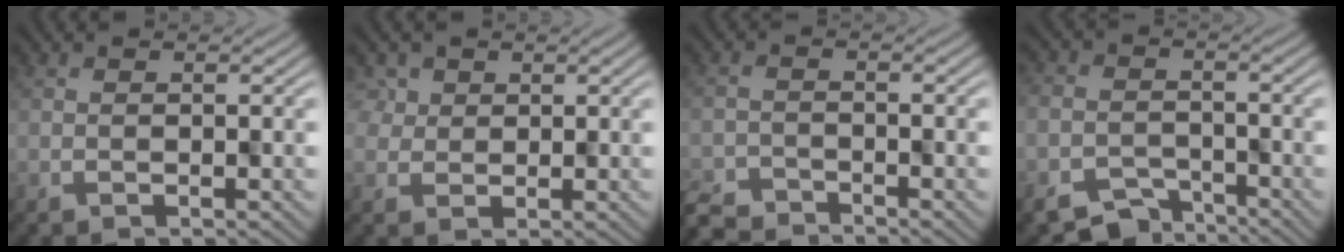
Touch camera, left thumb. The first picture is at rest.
{"total": 3.4, "force": [1.0, 3.3, 0.3], "torque": [-0.005, 0.002, -0.004]}
{"total": 4.4, "force": [-4.2, 1.1, 0.6], "torque": [-0.016, -0.010, -0.083]}
{"total": 5.1, "force": [-3.8, 3.1, 1.4], "torque": [-0.027, -0.014, -0.070]}